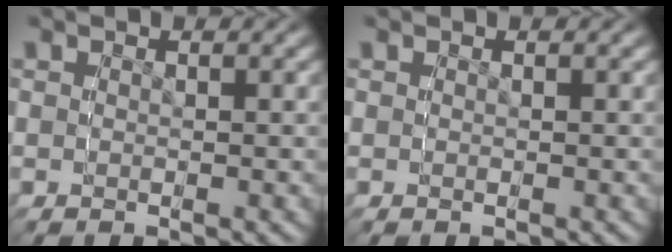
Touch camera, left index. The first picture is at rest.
{"total": 0.0}